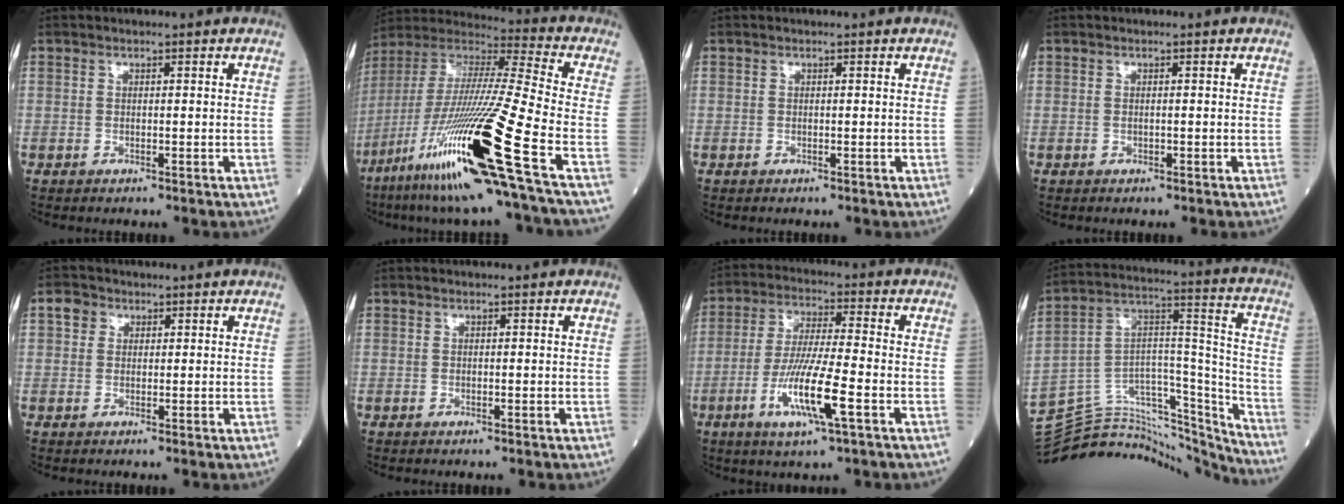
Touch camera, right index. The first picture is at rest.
{"total": 26.8, "force": [-11.9, -0.1, 24.0], "torque": [-0.469, -0.057, -0.222]}
{"total": 0.0}
{"total": 0.0}
{"total": 2.1, "force": [0.7, 1.9, 0.7], "torque": [-0.013, 0.016, 0.008]}
{"total": 0.0}
{"total": 10.9, "force": [-4.0, 0.6, 10.2], "torque": [-0.201, -0.014, -0.075]}
{"total": 26.1, "force": [-24.9, 4.4, 6.2], "torque": [-0.103, 0.041, -0.380]}